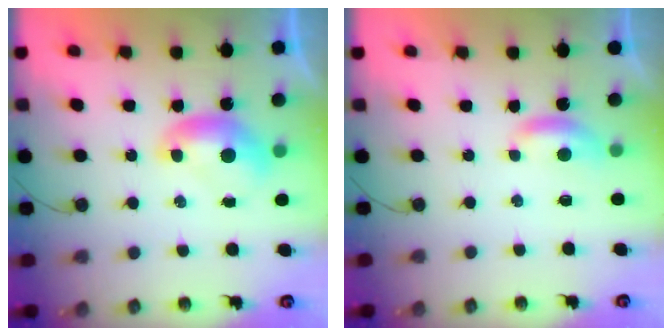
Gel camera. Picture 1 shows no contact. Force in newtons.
{"total": 1.8, "press": 1.7, "slide": 0.4}